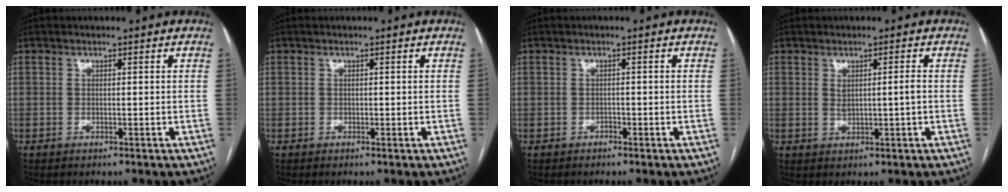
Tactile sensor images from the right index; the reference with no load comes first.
{"total": 0.0}
{"total": 0.8, "force": [-0.6, 0.5, 0.1], "torque": [-0.003, 0.002, -0.012]}
{"total": 2.6, "force": [0.3, 0.2, 2.5], "torque": [-0.047, -0.001, 0.013]}